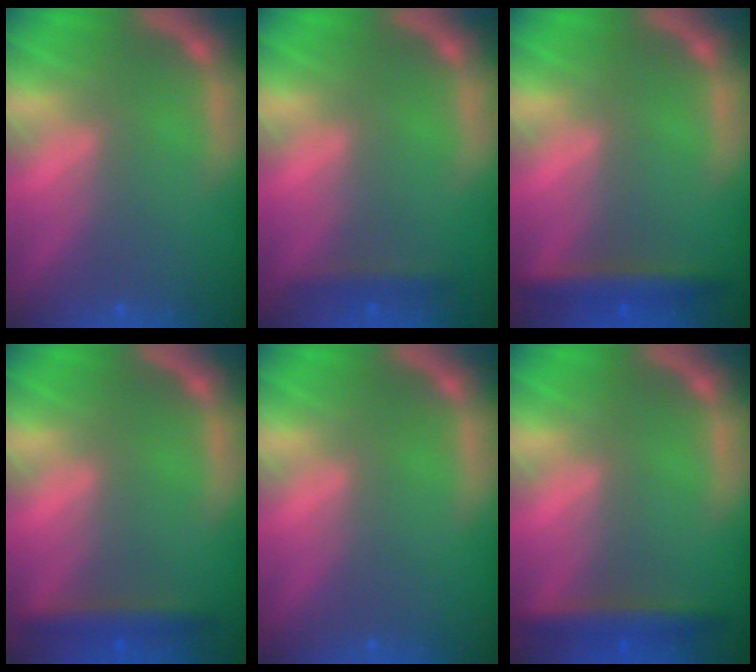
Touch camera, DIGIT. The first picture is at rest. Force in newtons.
{"total": 1.4}
{"total": 2.9}
{"total": 2.4}
{"total": 0.0}
{"total": 2.9}